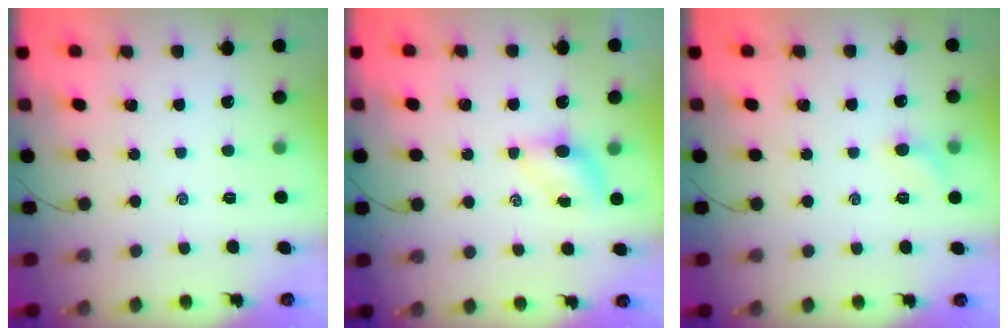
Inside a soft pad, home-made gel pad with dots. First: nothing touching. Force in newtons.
{"total": 4.2, "press": 4.0, "slide": 1.1}
{"total": 5.2, "press": 5.0, "slide": 1.7}